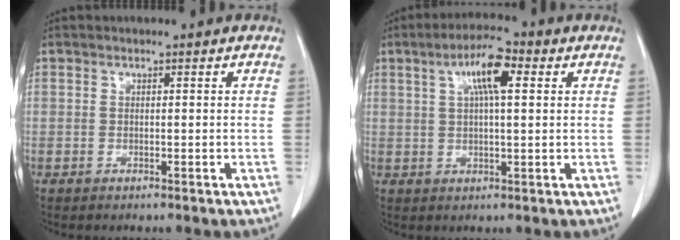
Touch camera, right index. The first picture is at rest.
{"total": 7.2, "force": [2.6, 1.4, 6.6], "torque": [-0.120, 0.015, 0.042]}